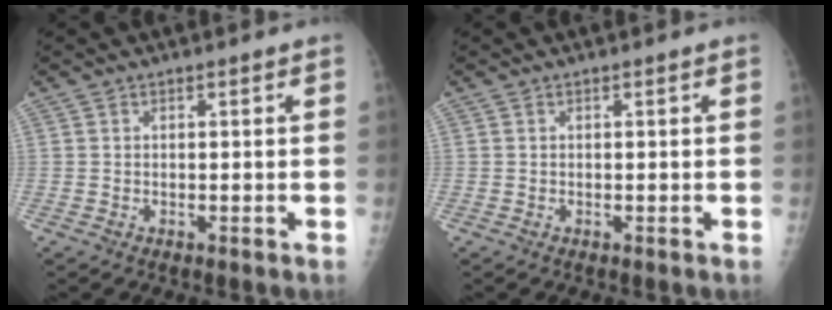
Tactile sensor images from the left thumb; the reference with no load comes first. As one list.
[{"total": 0.0}]